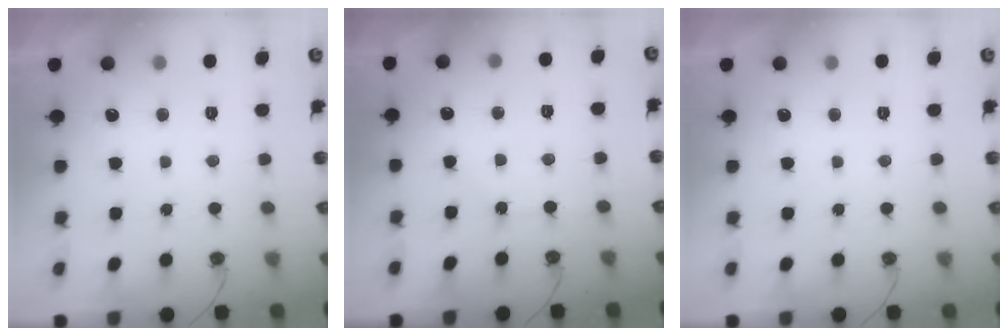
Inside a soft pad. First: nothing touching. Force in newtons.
{"total": 2.8, "press": 2.8, "slide": 0.6}
{"total": 0.0}